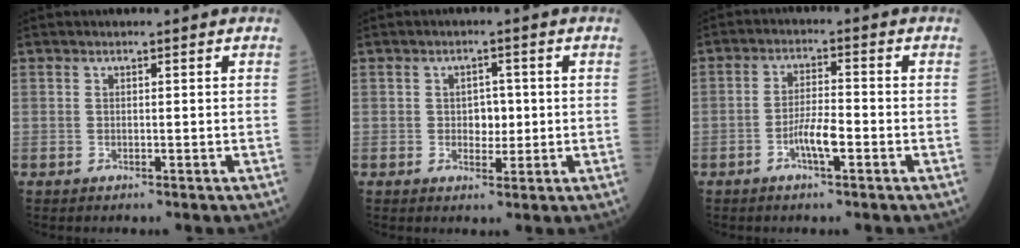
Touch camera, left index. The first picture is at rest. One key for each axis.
{"total": 3.2, "fx": 0.0, "fy": 2.1, "fz": 2.3, "tx": -0.029, "ty": 0.006, "tz": 0.002}
{"total": 4.6, "fx": -2.1, "fy": 0.8, "fz": 4.0, "tx": -0.080, "ty": 0.002, "tz": -0.041}